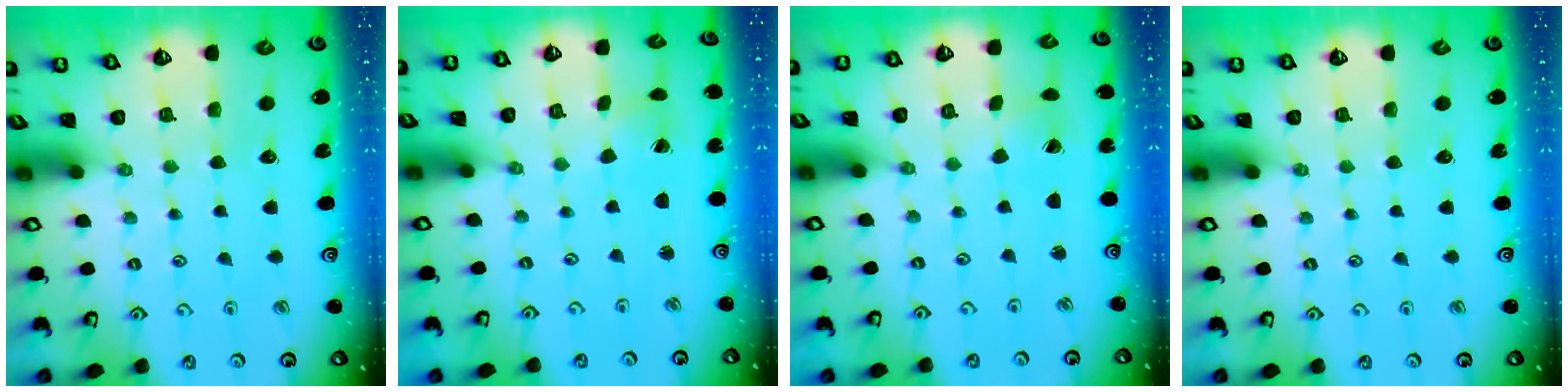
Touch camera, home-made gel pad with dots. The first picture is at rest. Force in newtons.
{"total": 1.5, "press": 1.5, "slide": 0.1}
{"total": 1.0, "press": 1.0, "slide": 0.1}
{"total": 0.0}